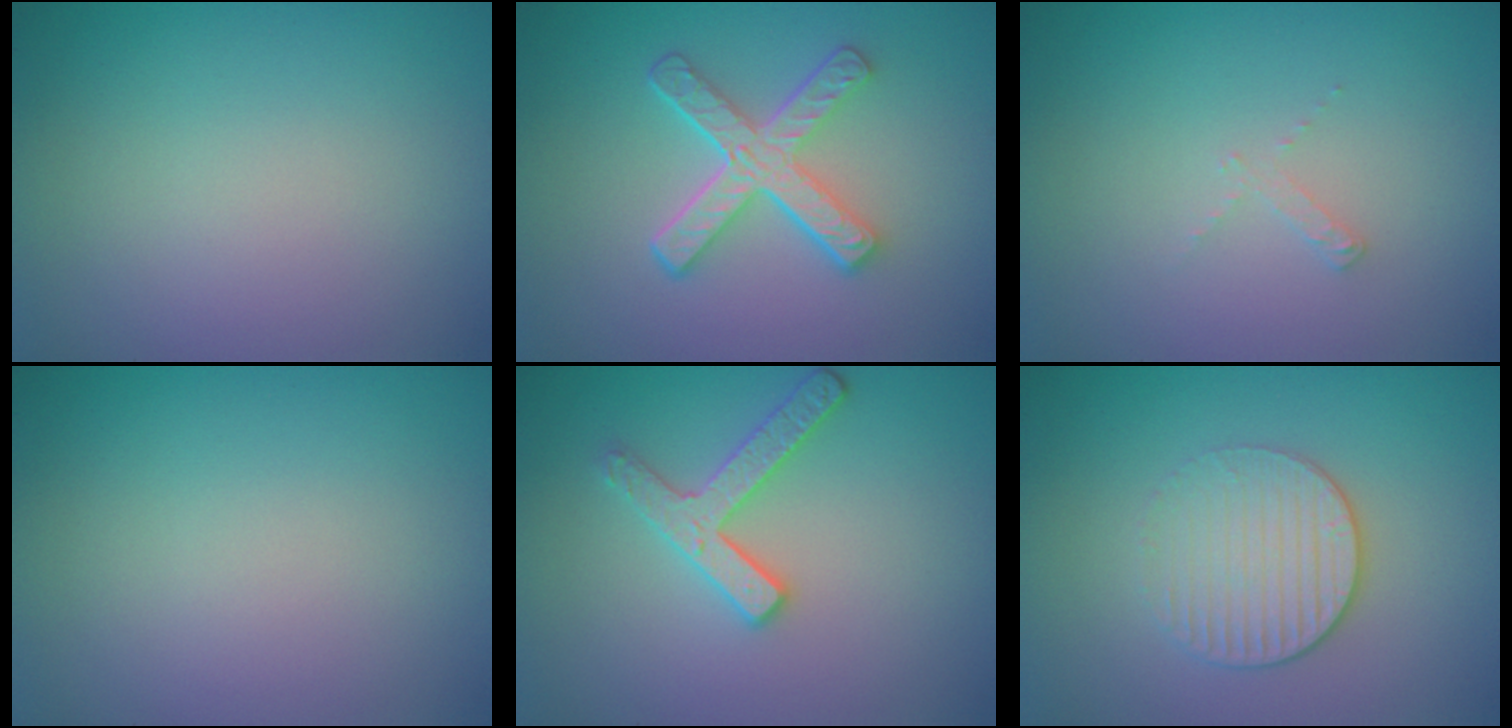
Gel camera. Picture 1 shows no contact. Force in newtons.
{"total": 5.1, "press": 3.7, "slide": 3.4}
{"total": 0.8, "press": 0.8, "slide": 0.1}
{"total": 0.0}
{"total": 2.9, "press": 2.8, "slide": 0.6}
{"total": 3.0, "press": 2.7, "slide": 1.3}